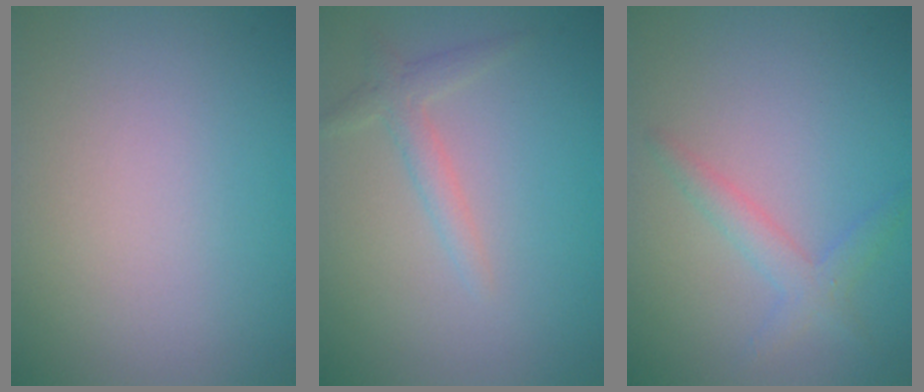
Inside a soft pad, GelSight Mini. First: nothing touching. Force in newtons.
{"total": 1.9, "press": 1.9, "slide": 0.1}
{"total": 2.2, "press": 2.2, "slide": 0.0}